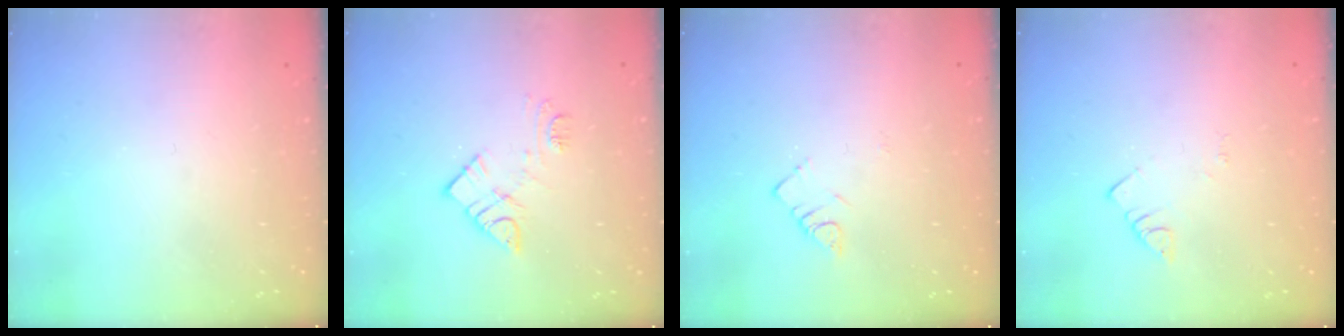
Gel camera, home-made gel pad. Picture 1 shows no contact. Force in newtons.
{"total": 10.3, "press": 10.3, "slide": 0.5}
{"total": 3.1, "press": 3.1, "slide": 0.5}
{"total": 1.7, "press": 1.7, "slide": 0.3}